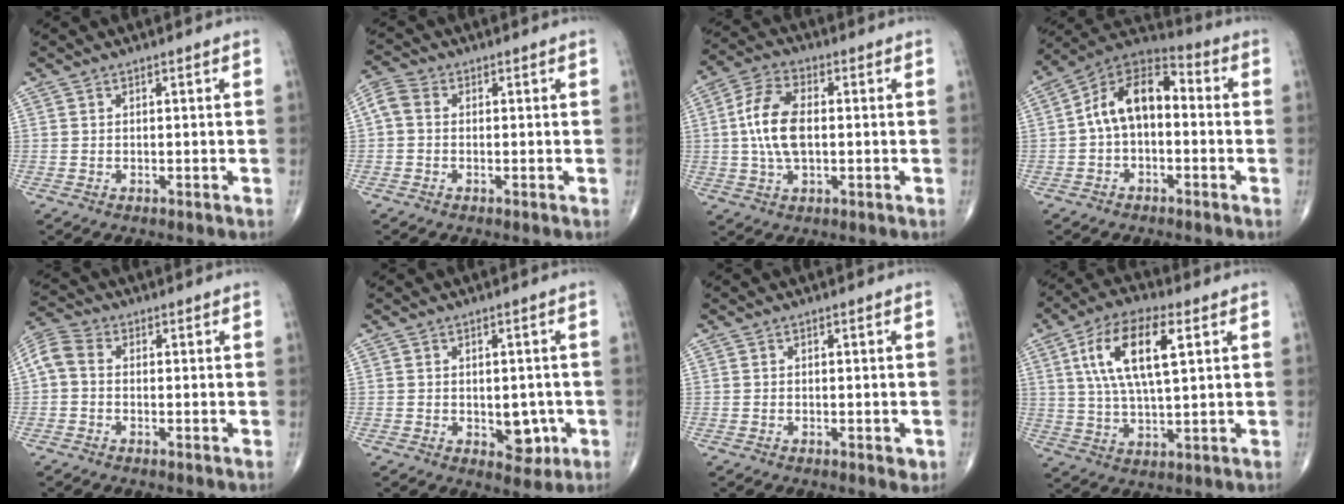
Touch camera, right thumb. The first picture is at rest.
{"total": 3.8, "force": [0.1, 2.7, 2.6], "torque": [-0.059, 0.013, -0.010]}
{"total": 10.4, "force": [0.3, 5.4, 8.9], "torque": [-0.181, 0.012, 0.002]}
{"total": 12.2, "force": [-0.1, 7.3, 9.8], "torque": [-0.147, 0.045, -0.019]}
{"total": 5.4, "force": [-0.1, 3.8, 3.8], "torque": [-0.084, 0.018, -0.014]}
{"total": 5.5, "force": [-1.2, 3.6, 3.9], "torque": [-0.017, 0.000, -0.008]}
{"total": 1.4, "force": [-0.5, 0.6, 1.1], "torque": [-0.011, -0.001, -0.006]}
{"total": 14.4, "force": [4.6, 5.5, 12.6], "torque": [-0.237, 0.004, 0.082]}